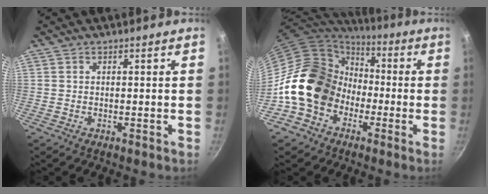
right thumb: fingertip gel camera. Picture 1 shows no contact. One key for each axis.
{"total": 18.6, "fx": -3.0, "fy": 15.3, "fz": 10.2, "tx": -0.141, "ty": 0.062, "tz": -0.052}